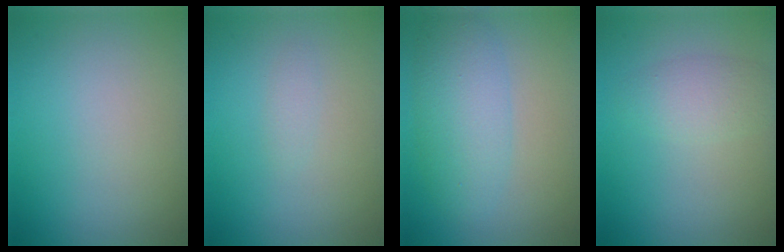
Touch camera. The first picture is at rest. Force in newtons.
{"total": 0.6, "press": 0.6, "slide": 0.0}
{"total": 4.8, "press": 4.8, "slide": 0.1}
{"total": 2.4, "press": 2.4, "slide": 0.0}